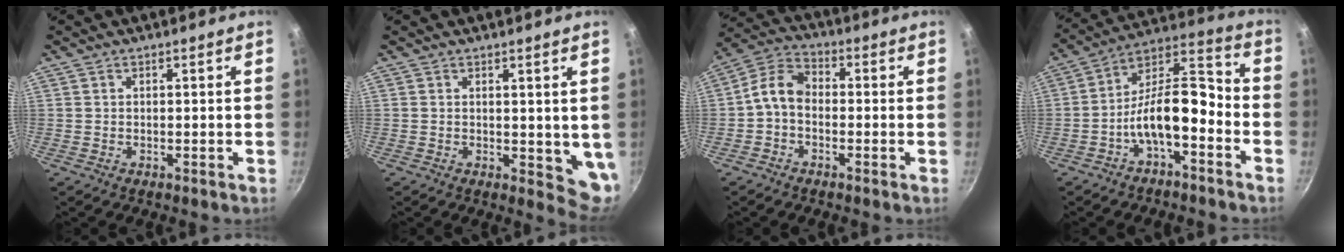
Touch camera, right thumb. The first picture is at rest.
{"total": 5.6, "force": [1.5, 2.7, 4.7], "torque": [-0.050, -0.025, 0.024]}
{"total": 6.8, "force": [-1.3, 4.6, 4.8], "torque": [-0.091, 0.032, -0.043]}
{"total": 12.8, "force": [-4.9, 5.6, 10.4], "torque": [-0.160, 0.062, -0.092]}